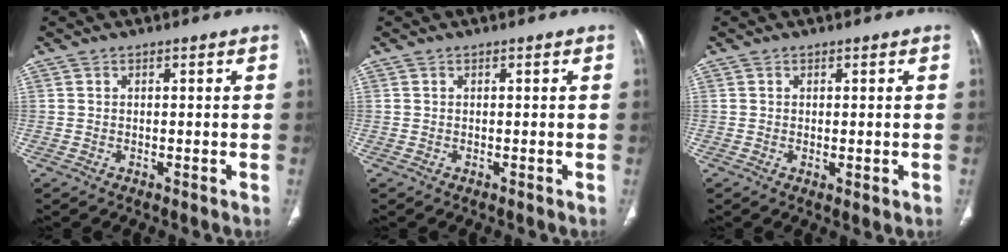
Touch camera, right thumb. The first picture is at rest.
{"total": 0.0}
{"total": 1.4, "force": [-0.2, 0.5, 1.3], "torque": [-0.025, -0.007, 0.002]}